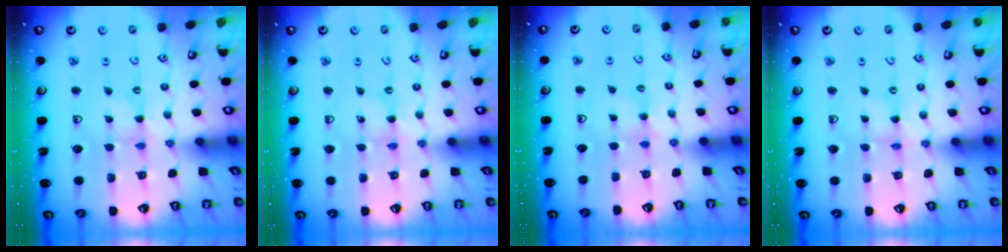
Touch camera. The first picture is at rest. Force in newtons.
{"total": 0.0}
{"total": 2.3, "press": 2.3, "slide": 0.4}
{"total": 0.8, "press": 0.8, "slide": 0.1}